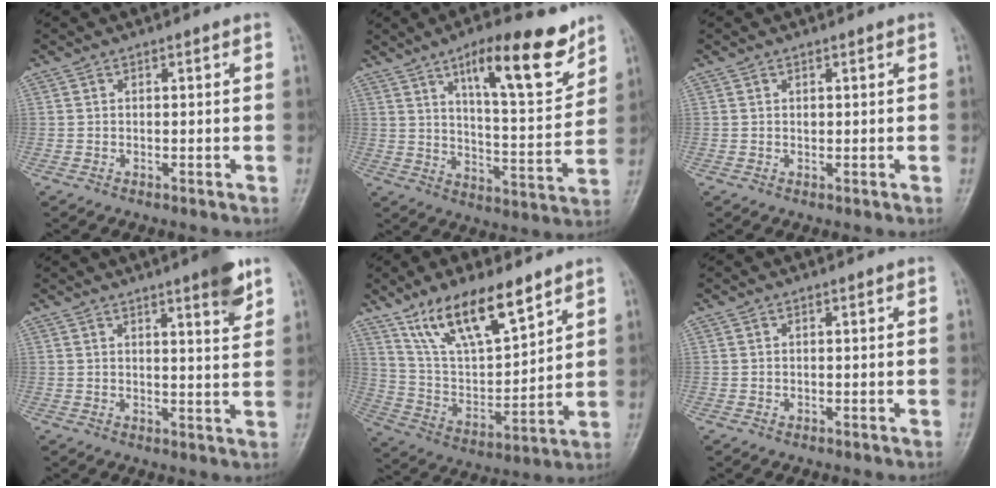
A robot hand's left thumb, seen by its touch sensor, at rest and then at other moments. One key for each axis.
{"total": 16.2, "fx": 9.9, "fy": 4.6, "fz": 12.0, "tx": -0.151, "ty": -0.057, "tz": 0.158}
{"total": 0.5, "fx": 0.2, "fy": 0.4, "fz": 0.3, "tx": -0.004, "ty": -0.001, "tz": 0.004}
{"total": 6.5, "fx": 4.1, "fy": 0.9, "fz": 5.0, "tx": -0.061, "ty": -0.023, "tz": 0.053}
{"total": 16.6, "fx": 11.2, "fy": 6.0, "fz": 10.7, "tx": -0.160, "ty": -0.052, "tz": 0.219}
{"total": 0.0}